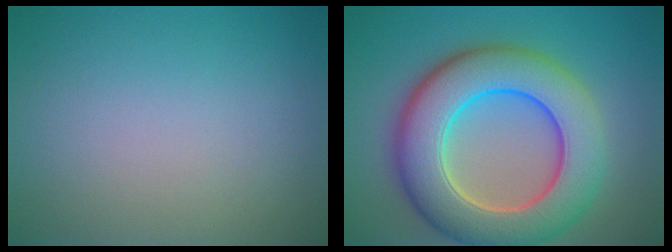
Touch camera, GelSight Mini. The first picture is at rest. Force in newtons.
{"total": 11.0, "press": 10.9, "slide": 0.4}